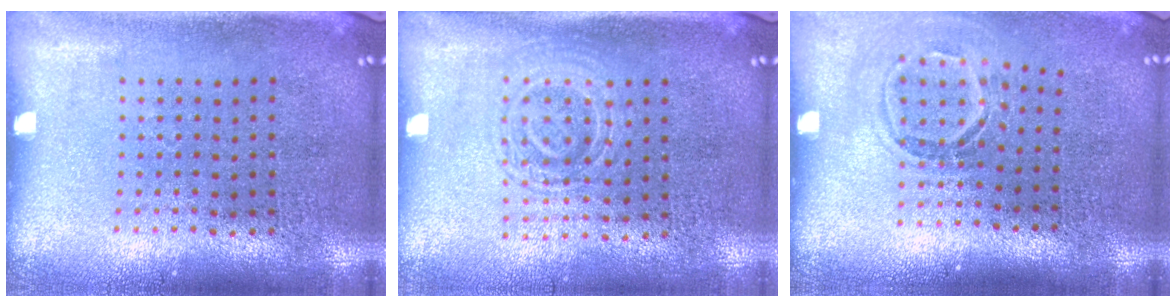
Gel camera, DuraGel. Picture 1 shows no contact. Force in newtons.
{"total": 1.4, "press": 1.3, "slide": 0.4}
{"total": 1.6, "press": 1.1, "slide": 1.1}